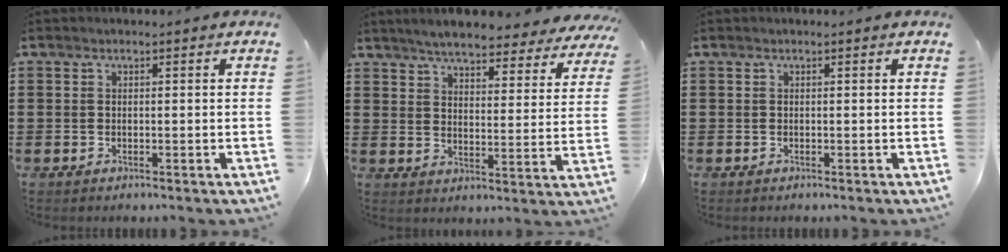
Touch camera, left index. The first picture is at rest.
{"total": 5.3, "force": [5.0, 0.2, 1.6], "torque": [-0.055, -0.030, 0.085]}
{"total": 0.0}